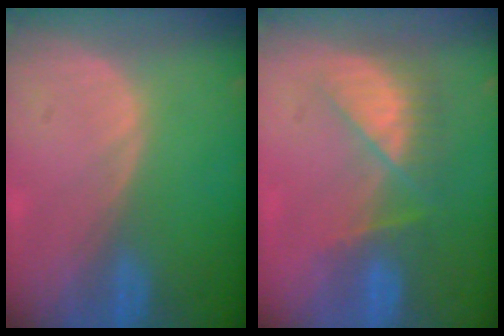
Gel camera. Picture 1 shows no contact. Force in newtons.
{"total": 8.1, "press": 7.0, "slide": 4.1}